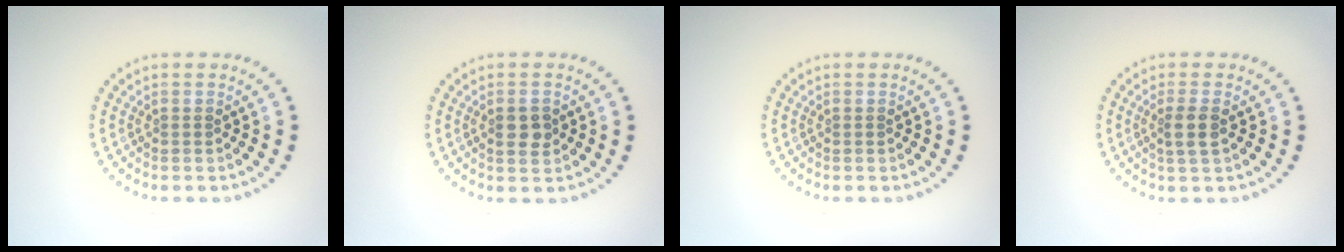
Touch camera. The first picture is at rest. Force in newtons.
{"total": 2.0, "press": 2.0, "slide": 0.2}
{"total": 0.0}
{"total": 2.0, "press": 1.7, "slide": 0.9}